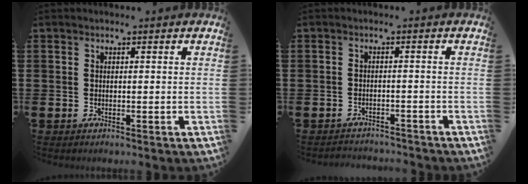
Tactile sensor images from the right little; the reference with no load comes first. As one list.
[{"total": 1.6, "force": [-1.6, 0.0, -0.2], "torque": [-0.001, 0.004, -0.036]}]